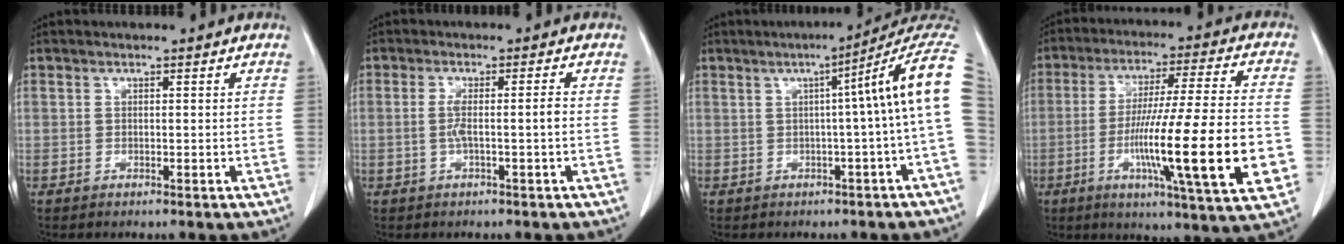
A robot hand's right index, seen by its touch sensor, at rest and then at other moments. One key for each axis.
{"total": 3.3, "fx": -0.6, "fy": -0.2, "fz": 3.3, "tx": -0.062, "ty": 0.003, "tz": -0.008}
{"total": 10.7, "fx": 1.9, "fy": -1.4, "fz": 10.4, "tx": -0.117, "ty": 0.034, "tz": 0.014}
{"total": 21.1, "fx": -5.3, "fy": 0.4, "fz": 20.4, "tx": -0.306, "ty": -0.019, "tz": -0.085}